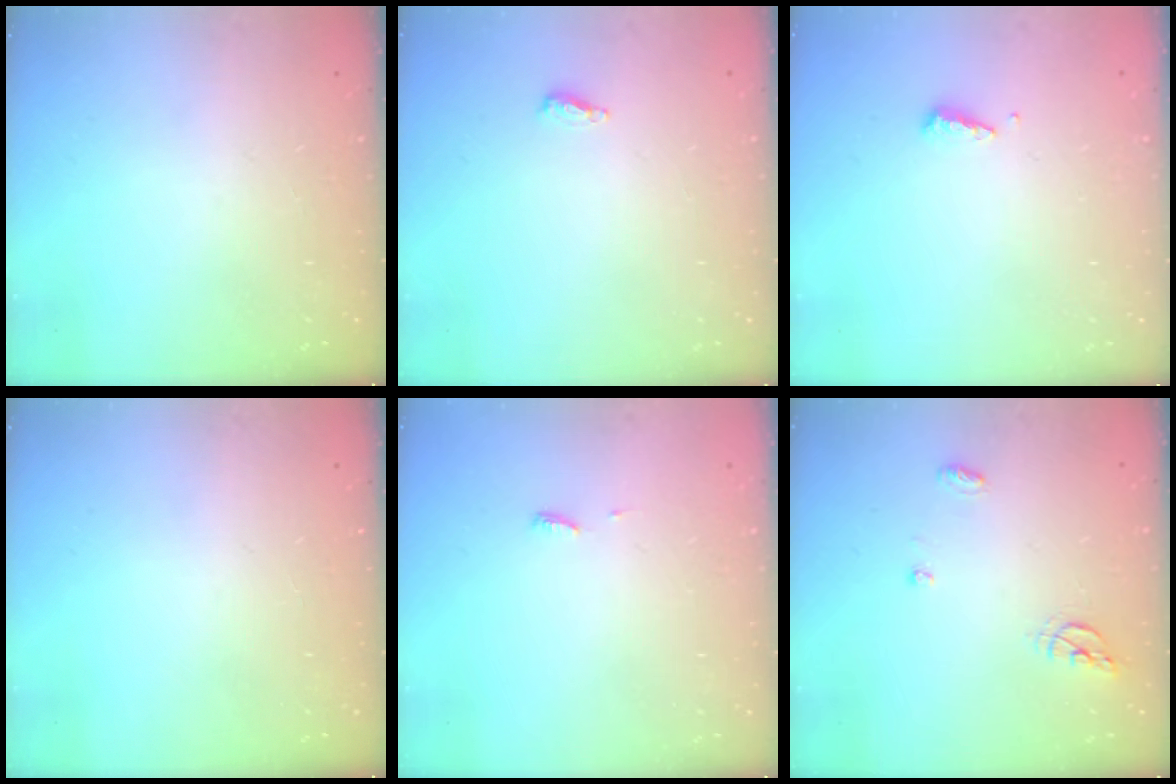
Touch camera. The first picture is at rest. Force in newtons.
{"total": 5.2, "press": 5.0, "slide": 1.4}
{"total": 4.7, "press": 4.7, "slide": 0.5}
{"total": 0.0}
{"total": 3.6, "press": 3.6, "slide": 0.5}
{"total": 6.2, "press": 6.2, "slide": 0.4}